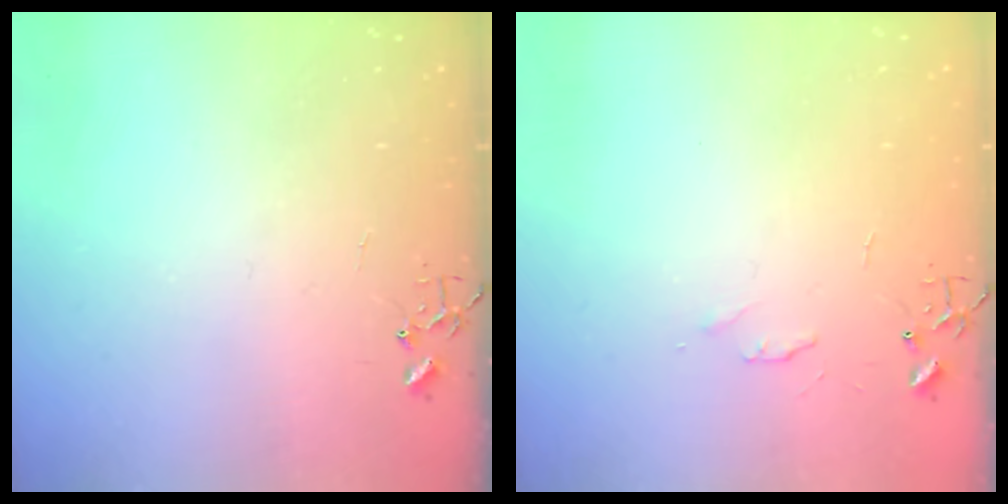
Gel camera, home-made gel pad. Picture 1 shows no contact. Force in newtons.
{"total": 4.1, "press": 4.1, "slide": 0.7}